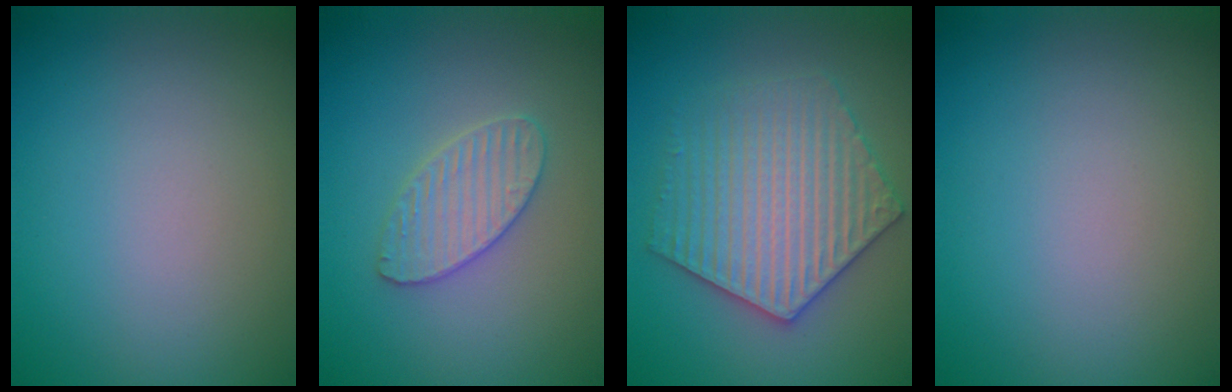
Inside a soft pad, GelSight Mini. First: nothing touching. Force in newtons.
{"total": 3.0, "press": 3.0, "slide": 0.2}
{"total": 6.1, "press": 6.1, "slide": 1.0}
{"total": 0.0}